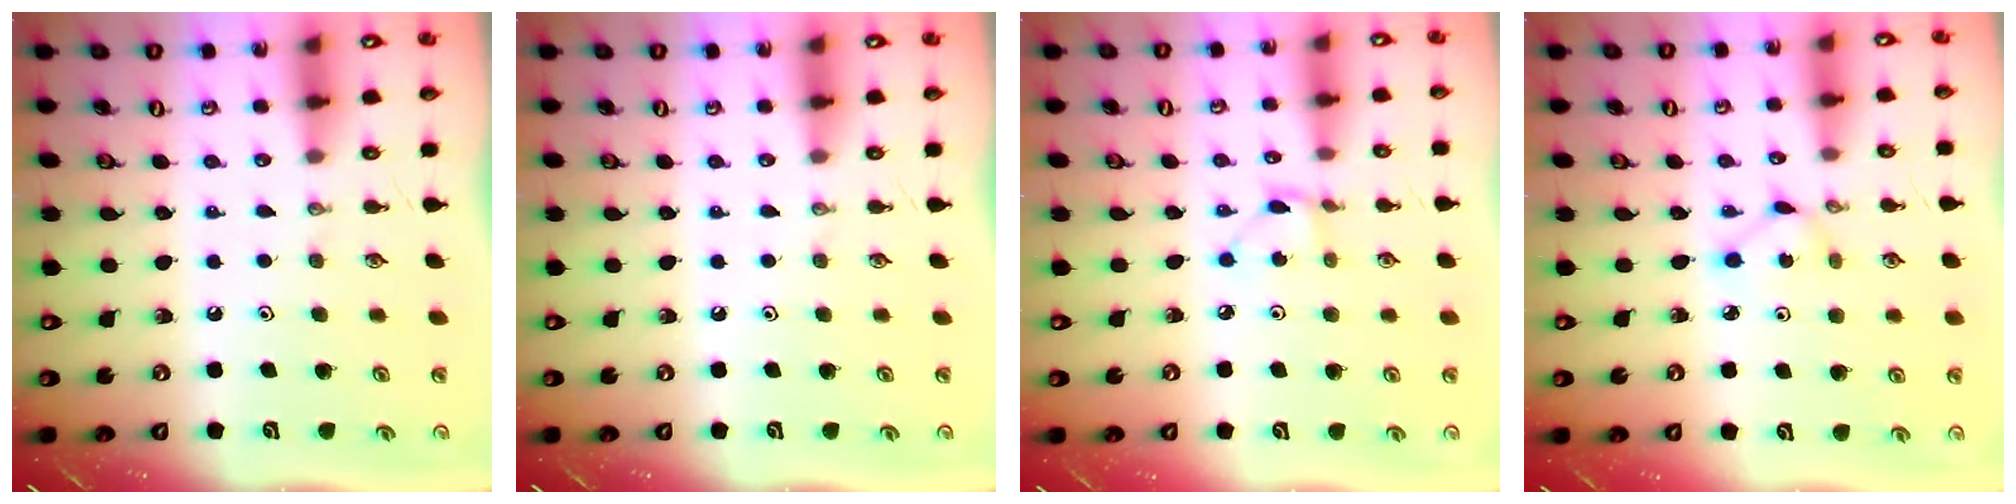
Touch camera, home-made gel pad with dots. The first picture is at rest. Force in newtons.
{"total": 0.0}
{"total": 1.8, "press": 1.8, "slide": 0.1}
{"total": 2.3, "press": 2.3, "slide": 0.3}